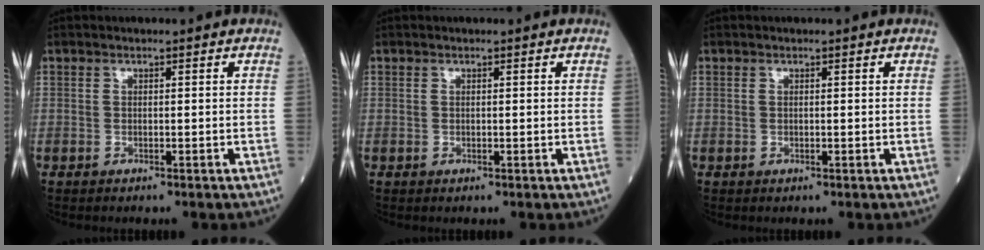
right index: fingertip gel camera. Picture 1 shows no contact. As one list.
[{"total": 0.0}, {"total": 0.0}]